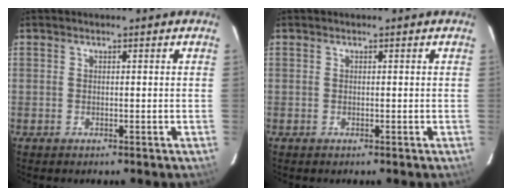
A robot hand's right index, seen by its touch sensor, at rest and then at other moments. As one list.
[{"total": 0.0}]